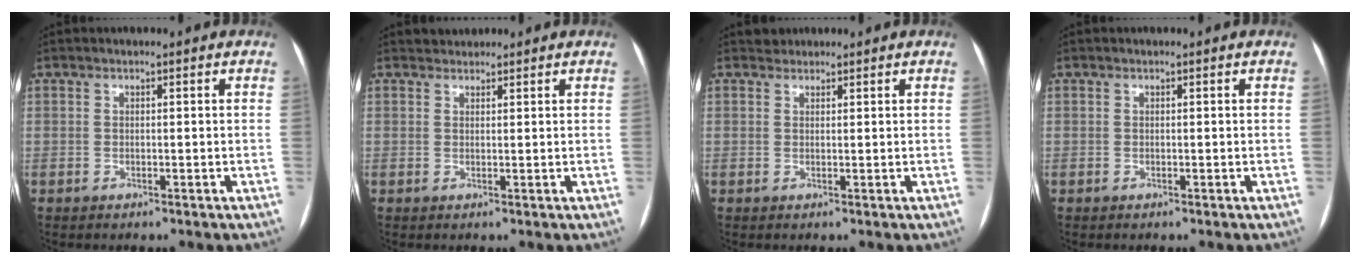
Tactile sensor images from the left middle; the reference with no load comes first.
{"total": 1.4, "force": [1.3, 0.5, -0.4], "torque": [0.002, 0.010, 0.024]}
{"total": 1.2, "force": [1.0, 0.5, -0.4], "torque": [0.005, 0.006, 0.017]}
{"total": 0.0}